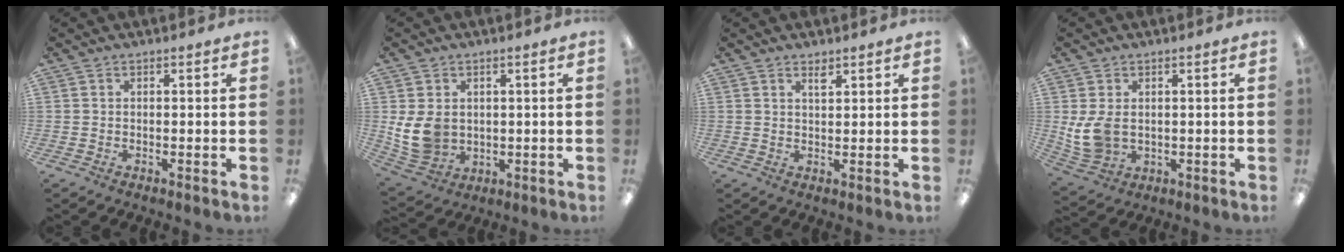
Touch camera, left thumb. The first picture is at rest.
{"total": 9.2, "force": [1.0, 7.4, 5.3], "torque": [-0.132, 0.003, 0.022]}
{"total": 2.1, "force": [1.7, 0.5, 0.9], "torque": [-0.014, -0.004, 0.031]}
{"total": 7.4, "force": [0.7, 5.4, 5.0], "torque": [-0.122, 0.002, 0.016]}